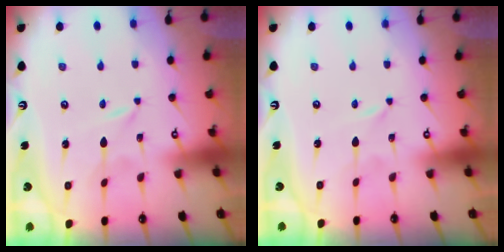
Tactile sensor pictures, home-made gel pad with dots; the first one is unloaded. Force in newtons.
{"total": 0.0}